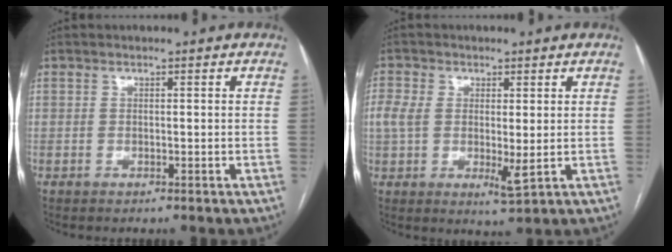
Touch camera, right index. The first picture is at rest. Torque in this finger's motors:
{"motor_torque": [0.38, 0.37, 0.06, 0.05]}